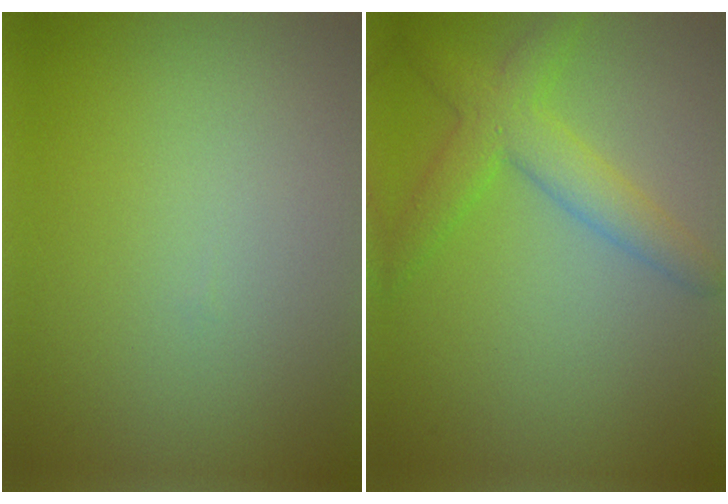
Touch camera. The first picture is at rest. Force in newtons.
{"total": 4.2, "press": 4.2, "slide": 0.2}